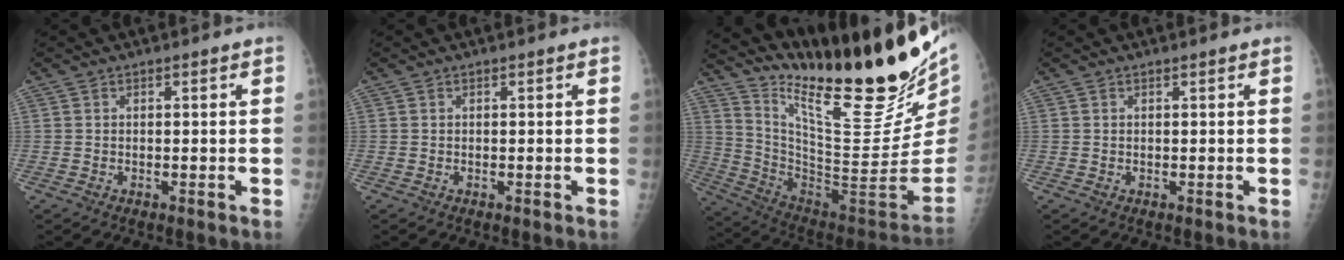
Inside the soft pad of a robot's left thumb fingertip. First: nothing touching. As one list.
[{"total": 0.0}, {"total": 32.4, "force": [22.5, 7.6, 22.0], "torque": [-0.315, -0.134, 0.353]}, {"total": 0.0}]